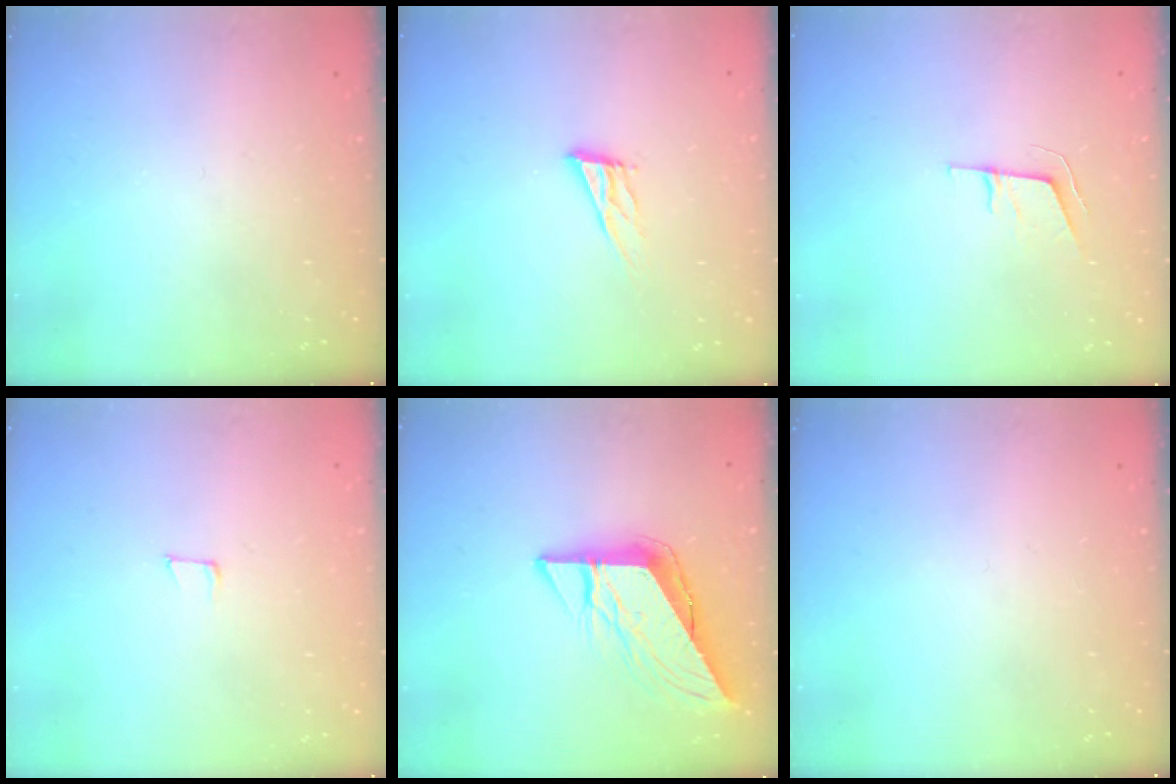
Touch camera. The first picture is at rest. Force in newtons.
{"total": 9.3, "press": 9.0, "slide": 2.5}
{"total": 6.1, "press": 5.5, "slide": 2.7}
{"total": 4.1, "press": 4.0, "slide": 1.1}
{"total": 12.1, "press": 12.0, "slide": 1.3}
{"total": 0.0}